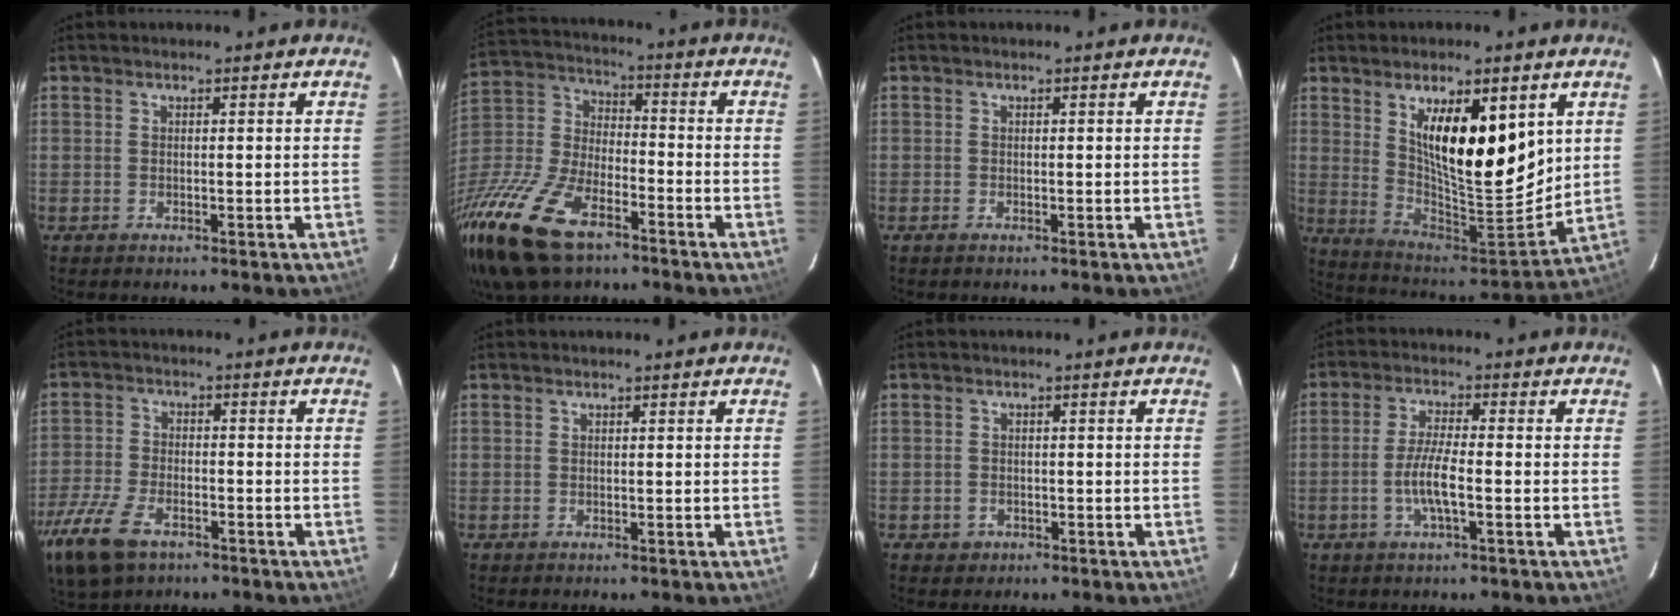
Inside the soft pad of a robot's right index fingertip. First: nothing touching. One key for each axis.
{"total": 24.3, "fx": -14.6, "fy": 12.2, "fz": 15.0, "tx": -0.354, "ty": -0.020, "tz": -0.274}
{"total": 0.0}
{"total": 18.3, "fx": 7.1, "fy": 6.6, "fz": 15.5, "tx": -0.250, "ty": -0.014, "tz": 0.137}
{"total": 14.6, "fx": -8.8, "fy": 7.8, "fz": 8.7, "tx": -0.229, "ty": -0.029, "tz": -0.169}
{"total": 0.0}
{"total": 2.5, "fx": -1.1, "fy": 2.2, "fz": 0.5, "tx": -0.013, "ty": 0.003, "tz": -0.013}
{"total": 5.8, "fx": -1.9, "fy": 0.8, "fz": 5.4, "tx": -0.109, "ty": -0.004, "tz": -0.037}